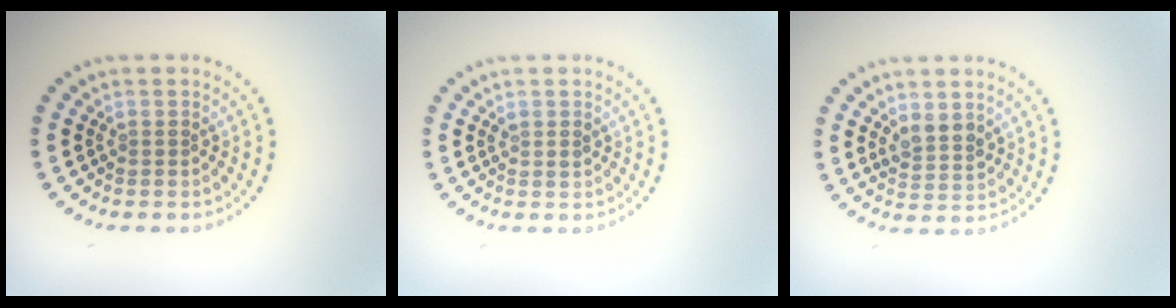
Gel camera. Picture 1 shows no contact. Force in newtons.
{"total": 0.8, "press": 0.7, "slide": 0.3}
{"total": 2.1, "press": 1.9, "slide": 0.9}